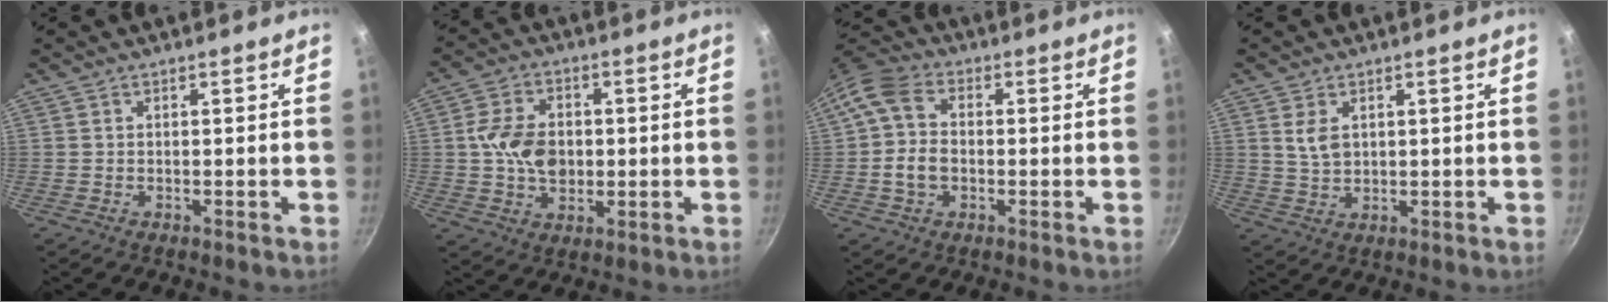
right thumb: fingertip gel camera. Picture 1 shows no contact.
{"total": 10.2, "force": [0.2, 7.4, 7.1], "torque": [-0.107, 0.006, 0.000]}
{"total": 9.2, "force": [-0.4, 6.8, 6.2], "torque": [-0.117, 0.019, -0.022]}
{"total": 4.4, "force": [1.5, 2.8, 3.0], "torque": [-0.050, -0.008, 0.033]}